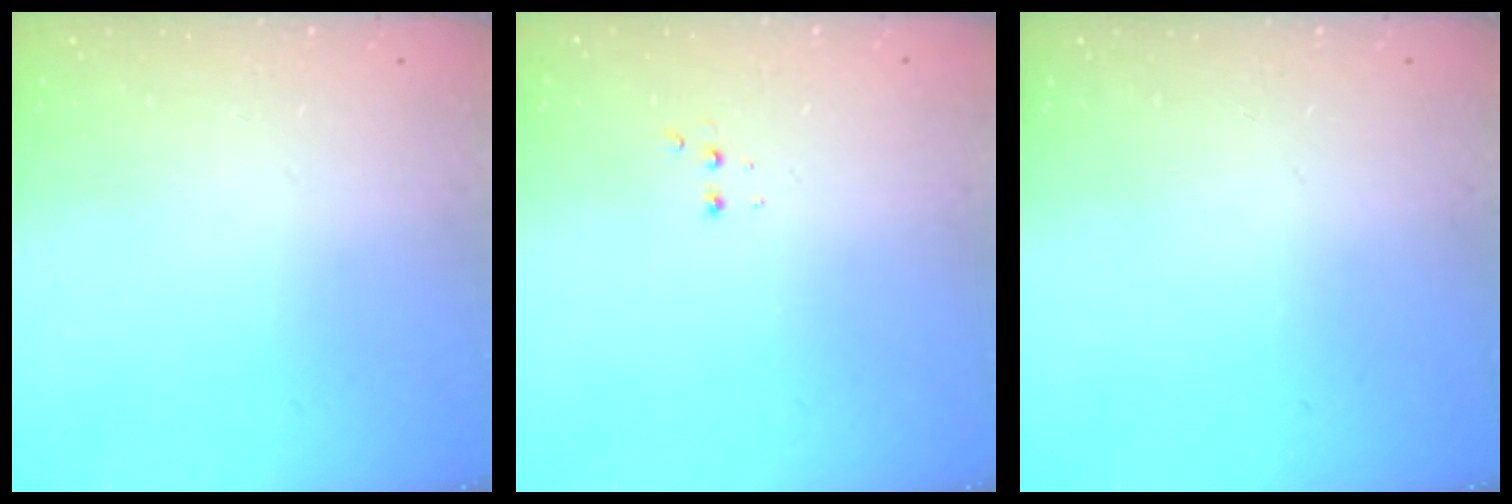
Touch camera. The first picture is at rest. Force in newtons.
{"total": 2.4, "press": 2.2, "slide": 0.9}
{"total": 0.0}